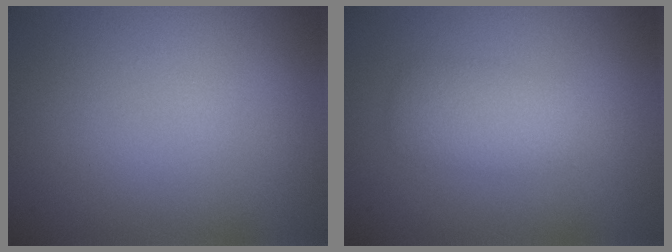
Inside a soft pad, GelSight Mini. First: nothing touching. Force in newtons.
{"total": 2.6, "press": 2.6, "slide": 0.1}